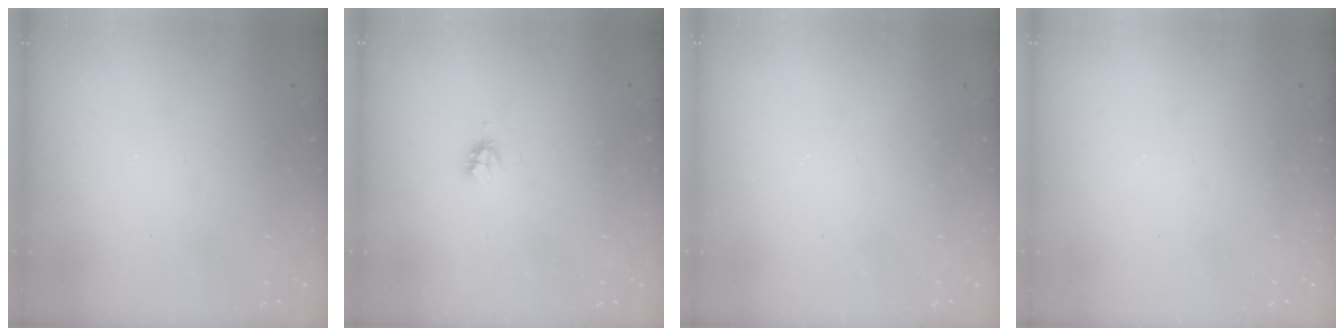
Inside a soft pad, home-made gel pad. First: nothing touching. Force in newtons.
{"total": 2.2, "press": 2.2, "slide": 0.3}
{"total": 0.0}
{"total": 0.0}